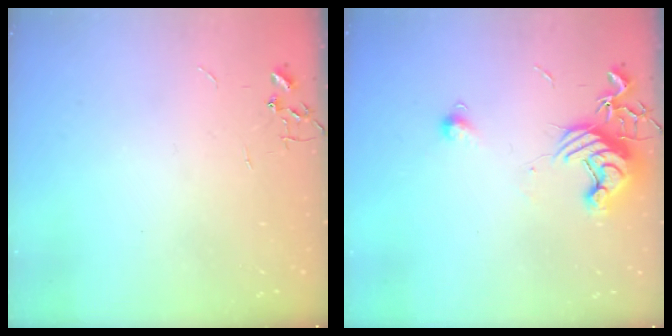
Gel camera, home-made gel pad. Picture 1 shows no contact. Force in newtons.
{"total": 11.4, "press": 11.4, "slide": 0.8}